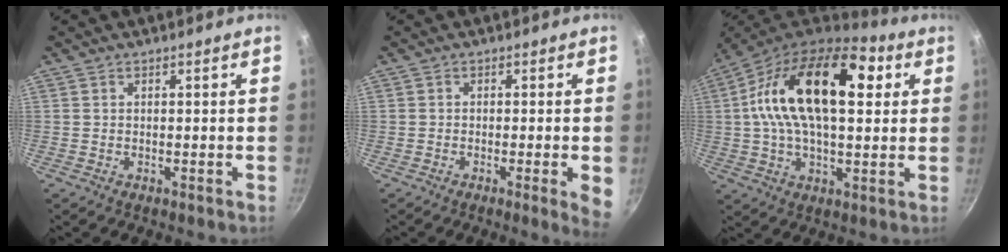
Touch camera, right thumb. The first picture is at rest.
{"total": 4.6, "force": [-1.2, 0.3, 4.5], "torque": [-0.052, -0.003, -0.012]}
{"total": 22.7, "force": [5.3, 12.1, 18.4], "torque": [-0.293, 0.013, 0.069]}